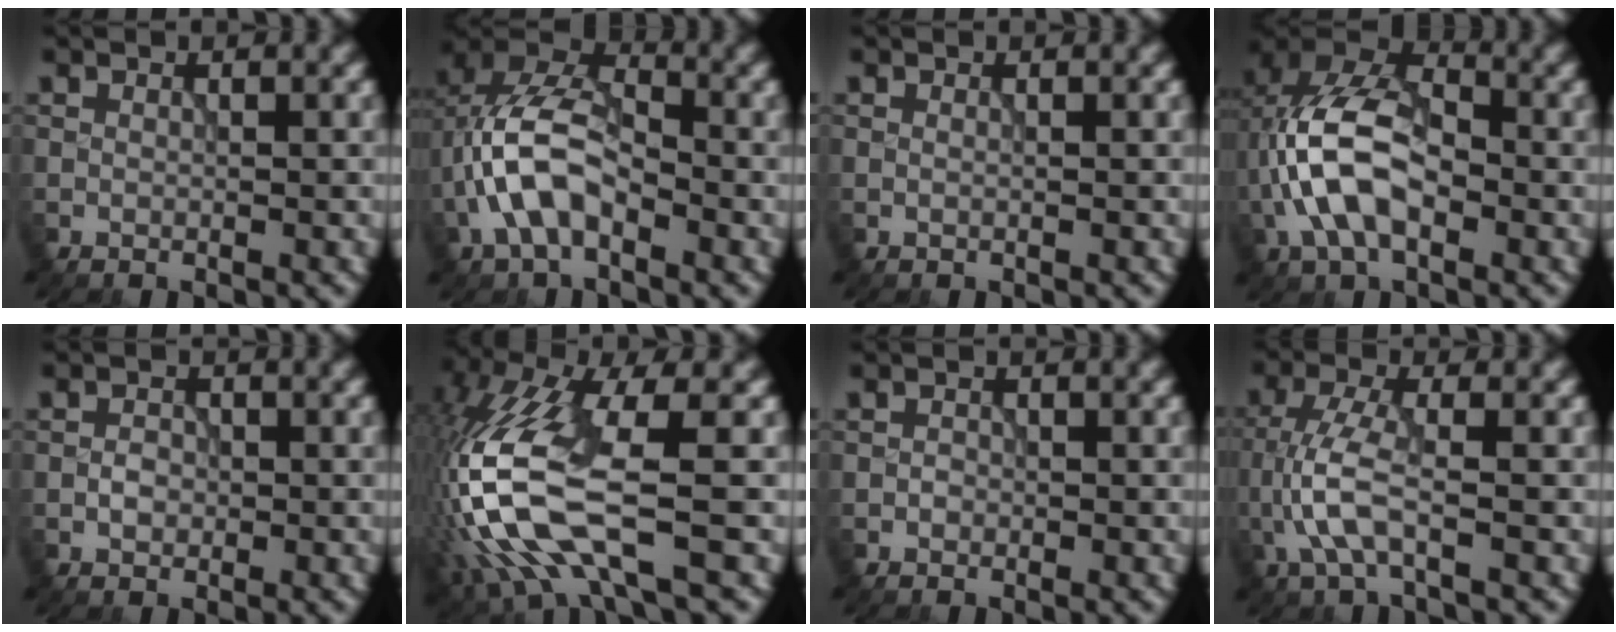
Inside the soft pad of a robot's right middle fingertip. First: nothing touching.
{"total": 7.0, "force": [-2.1, 3.8, 5.4], "torque": [-0.112, 0.018, -0.044]}
{"total": 0.0}
{"total": 9.0, "force": [-1.7, 5.0, 7.2], "torque": [-0.152, 0.020, -0.042]}
{"total": 1.4, "force": [-0.3, 1.0, 0.9], "torque": [-0.014, 0.002, -0.009]}
{"total": 11.7, "force": [-2.4, 3.8, 10.8], "torque": [-0.250, -0.001, -0.050]}
{"total": 0.7, "force": [-0.2, 0.6, 0.3], "torque": [-0.003, -0.001, -0.006]}
{"total": 4.3, "force": [-1.4, 1.4, 3.8], "torque": [-0.092, 0.005, -0.032]}